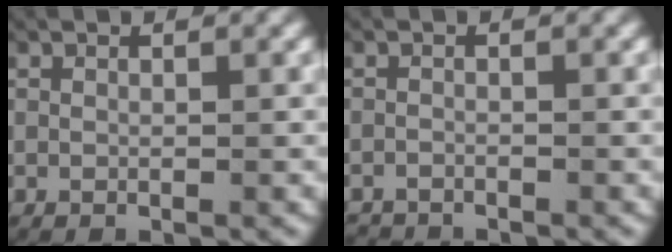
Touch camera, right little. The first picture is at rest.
{"total": 1.4, "force": [-1.4, 0.2, -0.2], "torque": [0.001, -0.009, -0.022]}